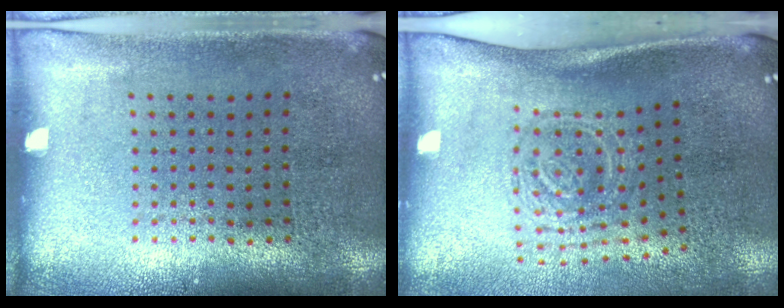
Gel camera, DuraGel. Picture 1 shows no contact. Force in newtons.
{"total": 1.8, "press": 1.2, "slide": 1.4}